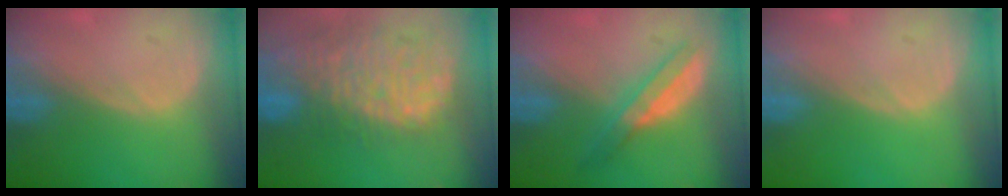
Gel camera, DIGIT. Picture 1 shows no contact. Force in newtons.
{"total": 13.5, "press": 11.4, "slide": 7.3}
{"total": 4.9, "press": 4.8, "slide": 0.7}
{"total": 0.0}